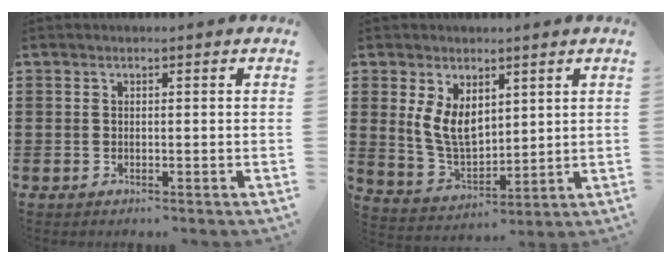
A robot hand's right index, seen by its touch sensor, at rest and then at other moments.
{"total": 7.1, "force": [2.7, 4.4, 4.9], "torque": [-0.119, -0.003, 0.049]}